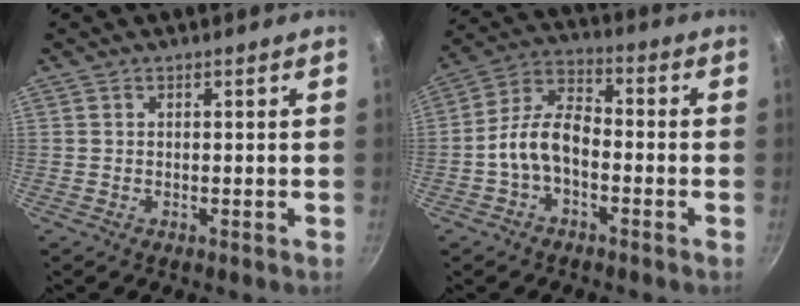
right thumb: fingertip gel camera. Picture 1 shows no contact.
{"total": 9.6, "force": [-2.7, 5.8, 7.2], "torque": [-0.121, 0.044, -0.064]}